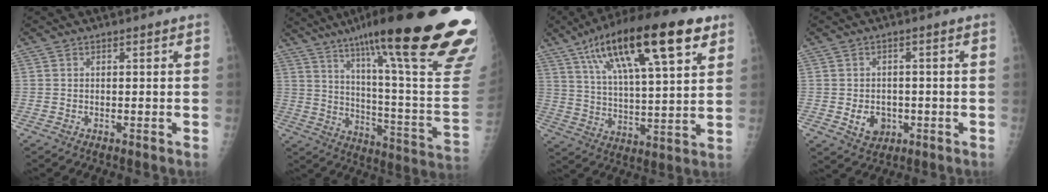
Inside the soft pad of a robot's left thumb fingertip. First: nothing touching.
{"total": 35.5, "force": [22.5, 4.5, 27.1], "torque": [-0.287, -0.080, 0.325]}
{"total": 24.3, "force": [12.4, 7.2, 19.6], "torque": [-0.312, -0.012, 0.205]}
{"total": 5.0, "force": [-1.3, 4.0, 2.7], "torque": [-0.024, 0.005, -0.010]}